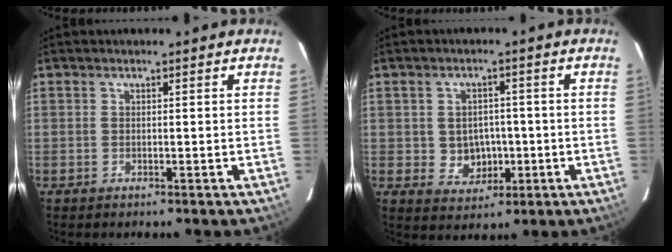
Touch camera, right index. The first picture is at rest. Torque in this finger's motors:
{"motor_torque": [0.08, -0.02, 0.05, 0.00]}